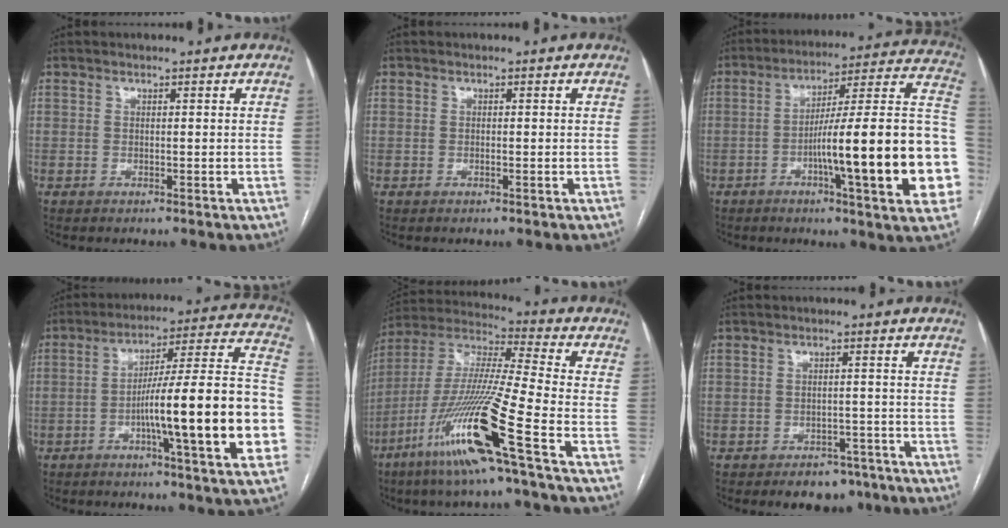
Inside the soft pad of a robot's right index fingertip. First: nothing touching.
{"total": 0.0}
{"total": 25.2, "force": [-5.5, 1.6, 24.6], "torque": [-0.253, 0.017, -0.081]}
{"total": 22.2, "force": [-5.6, 0.8, 21.4], "torque": [-0.246, 0.016, -0.083]}
{"total": 19.0, "force": [-9.4, -1.1, 16.5], "torque": [-0.361, -0.044, -0.187]}
{"total": 6.4, "force": [-4.8, 3.4, 2.5], "torque": [-0.027, 0.006, -0.064]}